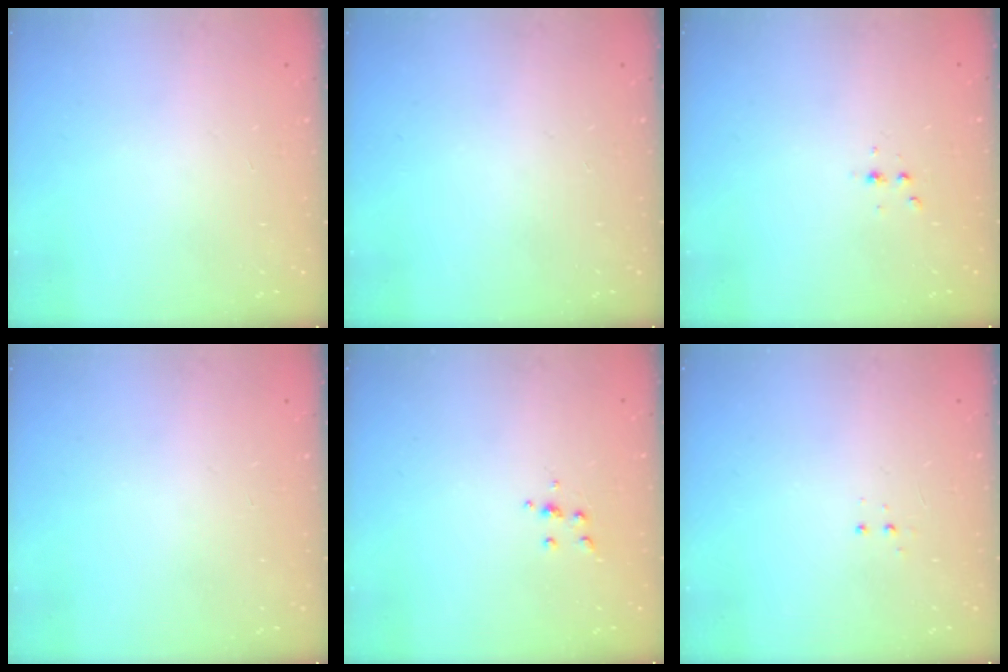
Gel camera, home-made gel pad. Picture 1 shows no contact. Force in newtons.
{"total": 0.0}
{"total": 2.3, "press": 2.3, "slide": 0.3}
{"total": 0.0}
{"total": 4.0, "press": 3.9, "slide": 0.9}
{"total": 3.3, "press": 3.2, "slide": 0.7}